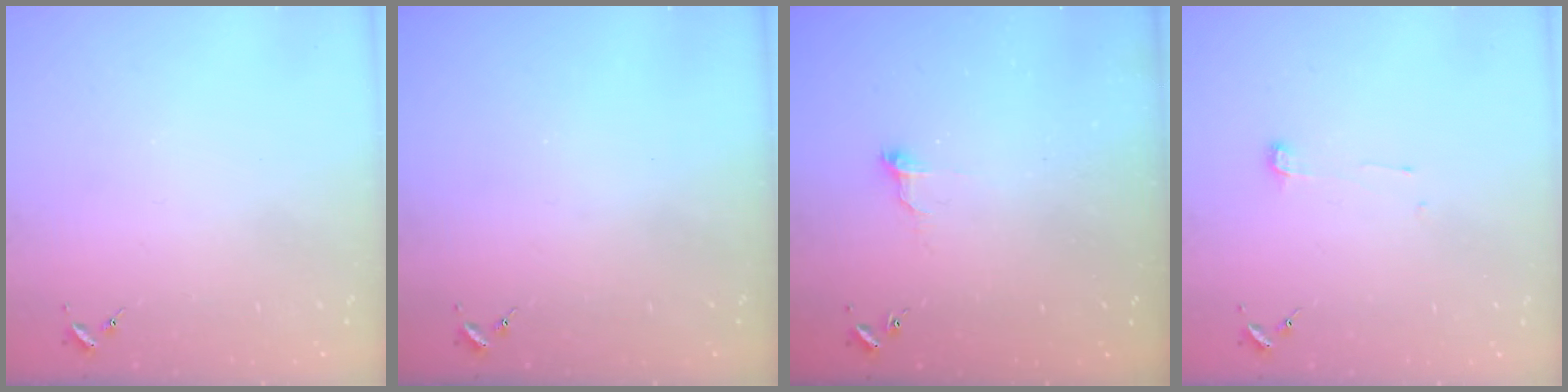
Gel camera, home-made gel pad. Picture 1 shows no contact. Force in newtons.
{"total": 0.0}
{"total": 7.5, "press": 7.5, "slide": 0.7}
{"total": 3.9, "press": 3.8, "slide": 0.6}